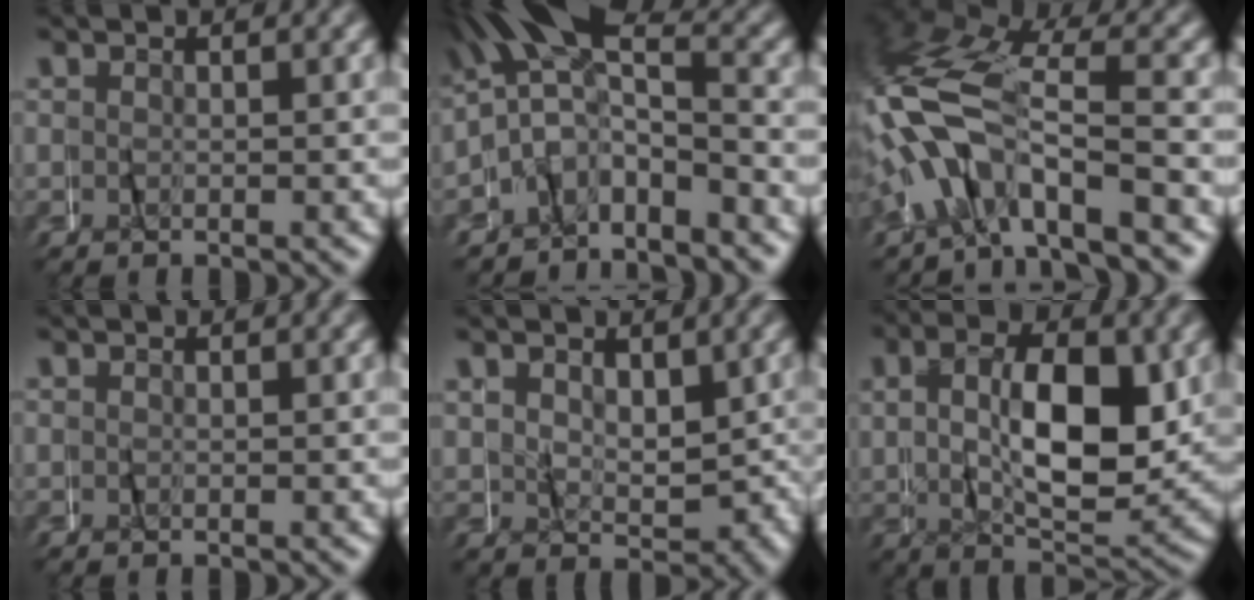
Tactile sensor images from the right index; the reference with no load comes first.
{"total": 7.5, "force": [-0.2, 5.8, 4.7], "torque": [-0.053, 0.032, -0.048]}
{"total": 6.4, "force": [-0.8, 4.1, 4.8], "torque": [-0.131, 0.010, -0.029]}
{"total": 0.0}
{"total": 1.6, "force": [0.2, 1.3, 0.9], "torque": [-0.008, -0.005, 0.005]}
{"total": 7.5, "force": [0.8, 3.5, 6.6], "torque": [-0.104, 0.001, 0.007]}